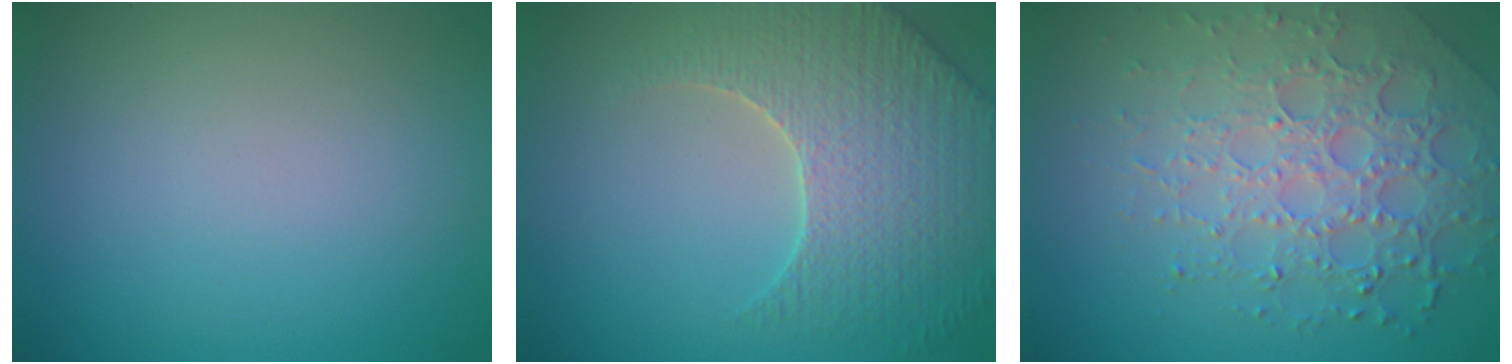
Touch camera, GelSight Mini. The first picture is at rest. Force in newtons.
{"total": 5.4, "press": 5.1, "slide": 1.7}
{"total": 6.4, "press": 4.9, "slide": 4.1}